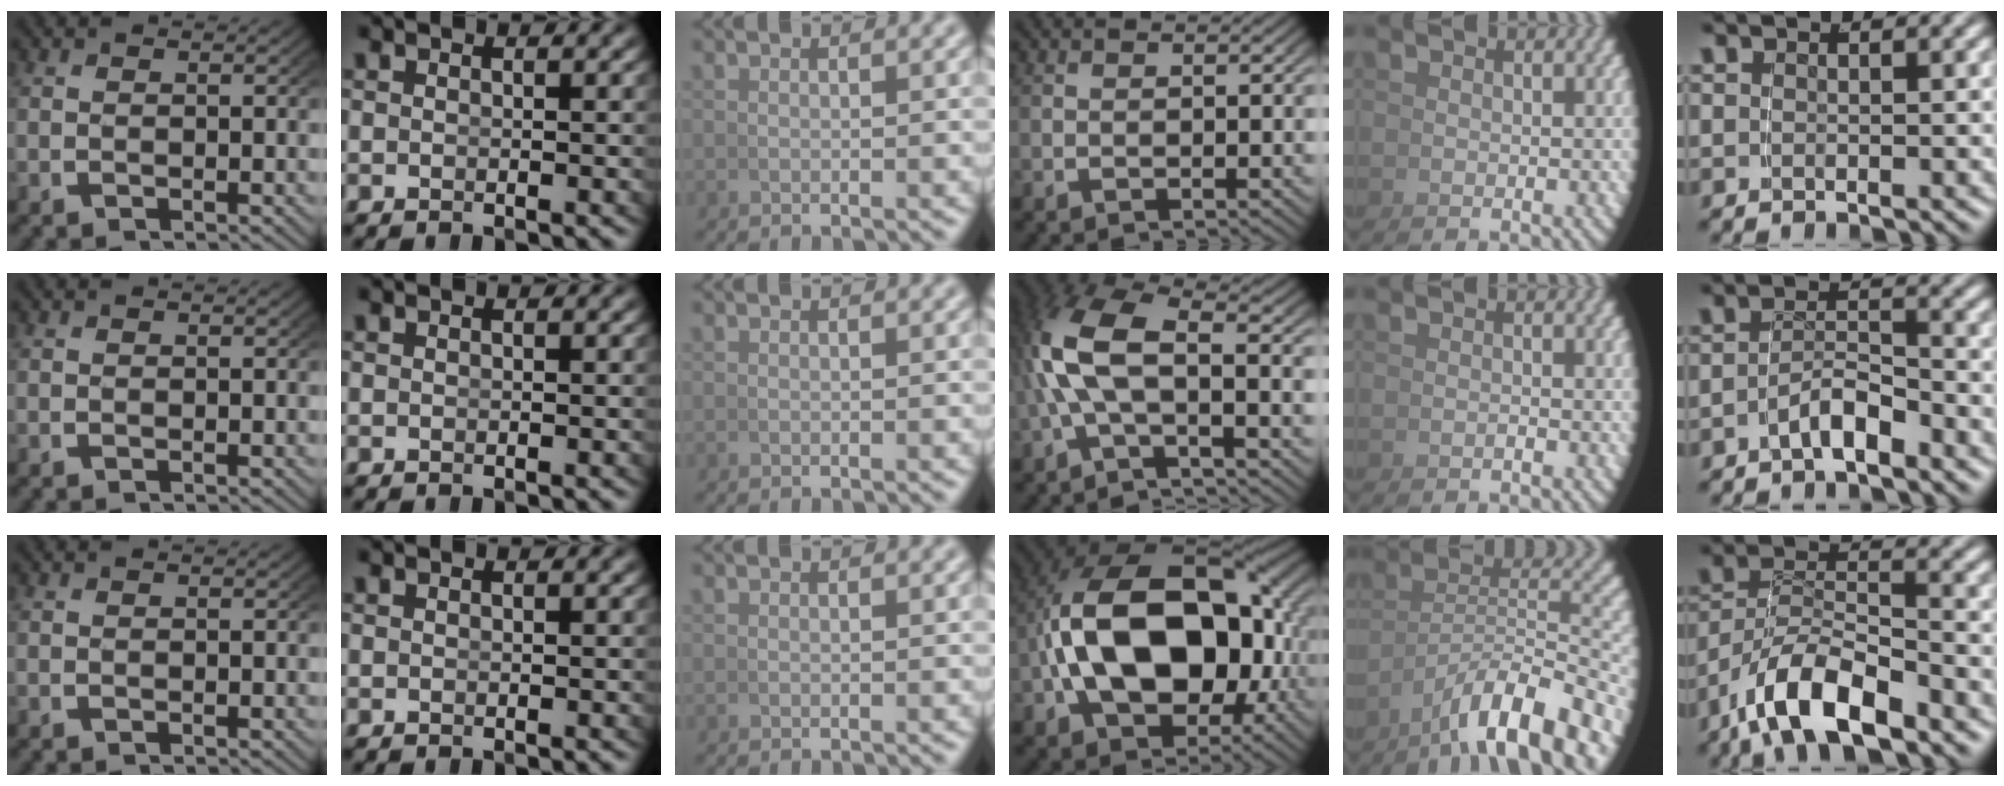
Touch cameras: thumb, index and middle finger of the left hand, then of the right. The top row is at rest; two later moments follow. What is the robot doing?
{"motion": "grasp_and_lifting", "object": "photo album"}